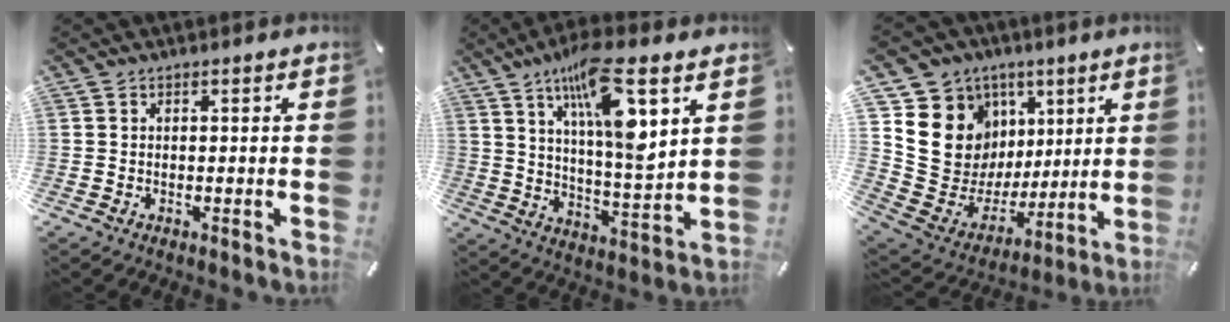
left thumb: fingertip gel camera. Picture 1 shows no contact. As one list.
[{"total": 16.5, "force": [9.1, 4.2, 13.1], "torque": [-0.243, -0.042, 0.142]}, {"total": 16.7, "force": [5.5, 15.1, 4.5], "torque": [-0.055, -0.048, 0.130]}]